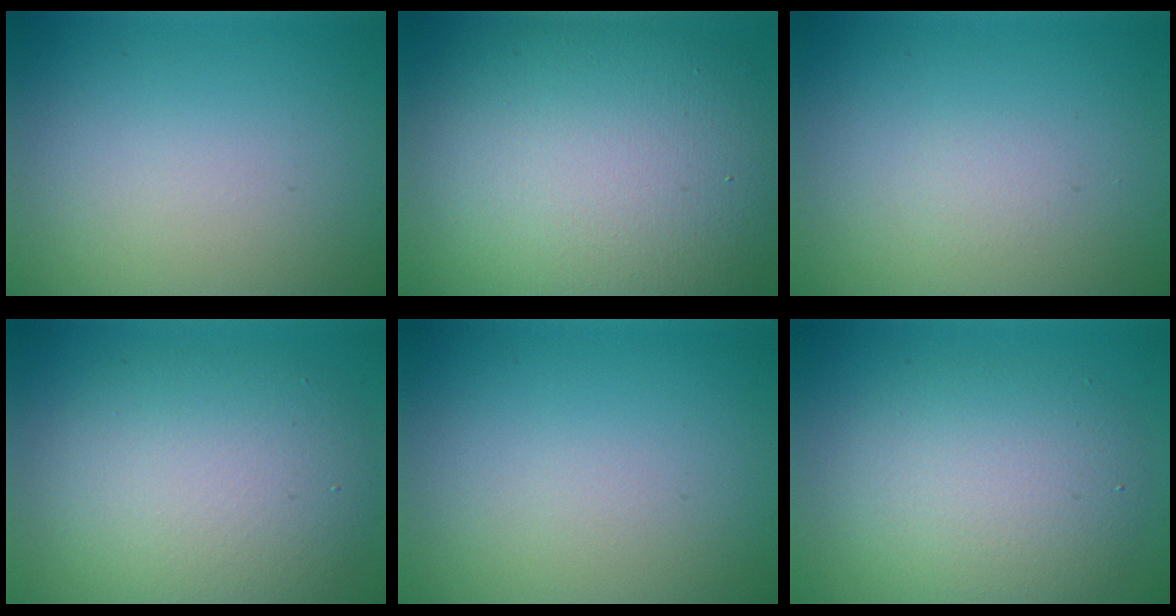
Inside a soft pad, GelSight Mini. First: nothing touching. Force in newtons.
{"total": 14.3, "press": 14.3, "slide": 1.3}
{"total": 0.5, "press": 0.5, "slide": 0.0}
{"total": 7.7, "press": 7.7, "slide": 0.8}
{"total": 0.0}
{"total": 5.6, "press": 5.6, "slide": 0.5}